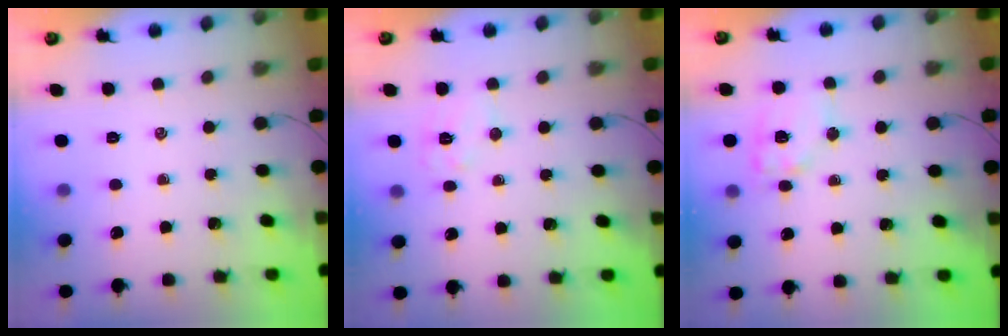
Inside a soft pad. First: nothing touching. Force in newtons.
{"total": 6.6, "press": 6.5, "slide": 0.7}
{"total": 10.4, "press": 10.3, "slide": 1.6}